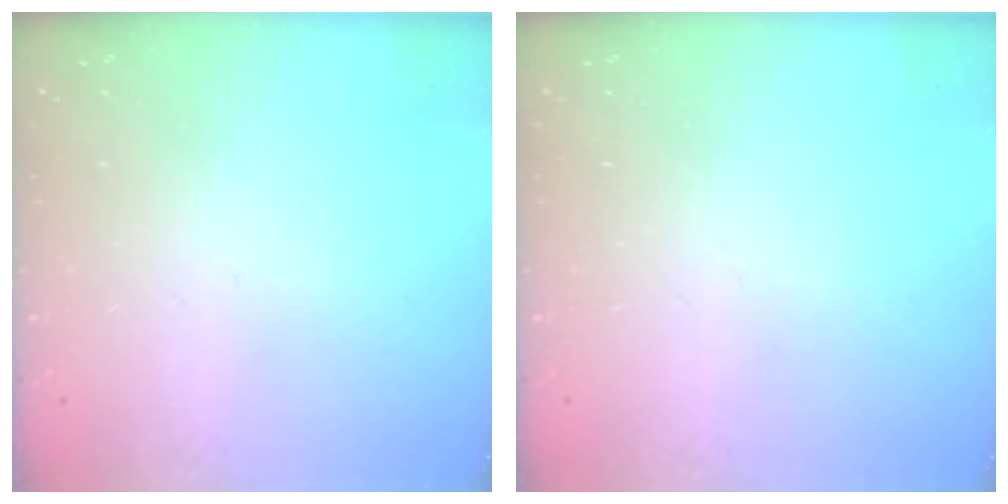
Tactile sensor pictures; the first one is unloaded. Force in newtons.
{"total": 0.0}